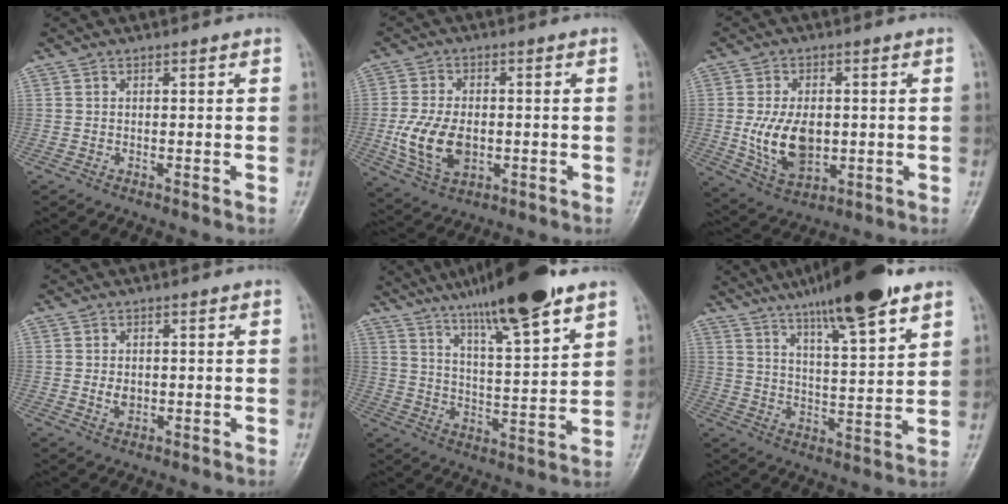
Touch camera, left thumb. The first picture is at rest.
{"total": 10.6, "force": [-1.6, 6.8, 8.1], "torque": [-0.149, -0.005, -0.023]}
{"total": 11.3, "force": [-0.6, 7.1, 8.7], "torque": [-0.140, -0.010, 0.002]}
{"total": 2.3, "force": [-0.1, 1.6, 1.6], "torque": [-0.023, -0.001, 0.001]}
{"total": 17.9, "force": [12.7, 2.0, 12.5], "torque": [-0.188, -0.056, 0.209]}
{"total": 16.9, "force": [11.7, 2.4, 11.9], "torque": [-0.176, -0.051, 0.190]}